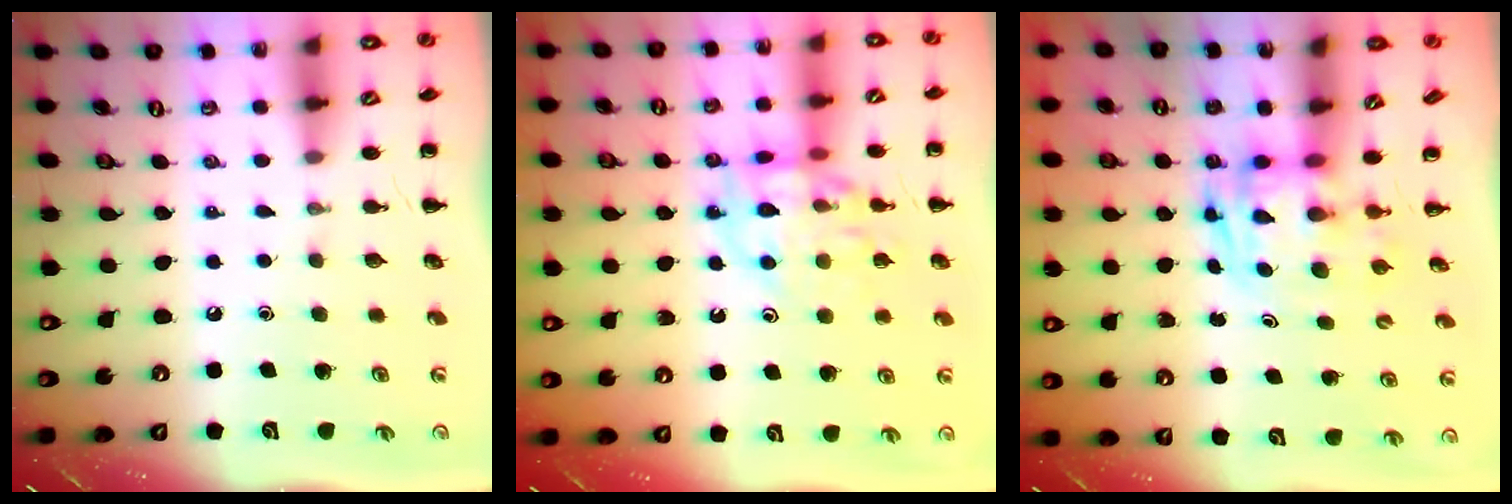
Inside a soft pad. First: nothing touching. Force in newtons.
{"total": 12.9, "press": 12.8, "slide": 1.6}
{"total": 2.8, "press": 2.8, "slide": 0.5}